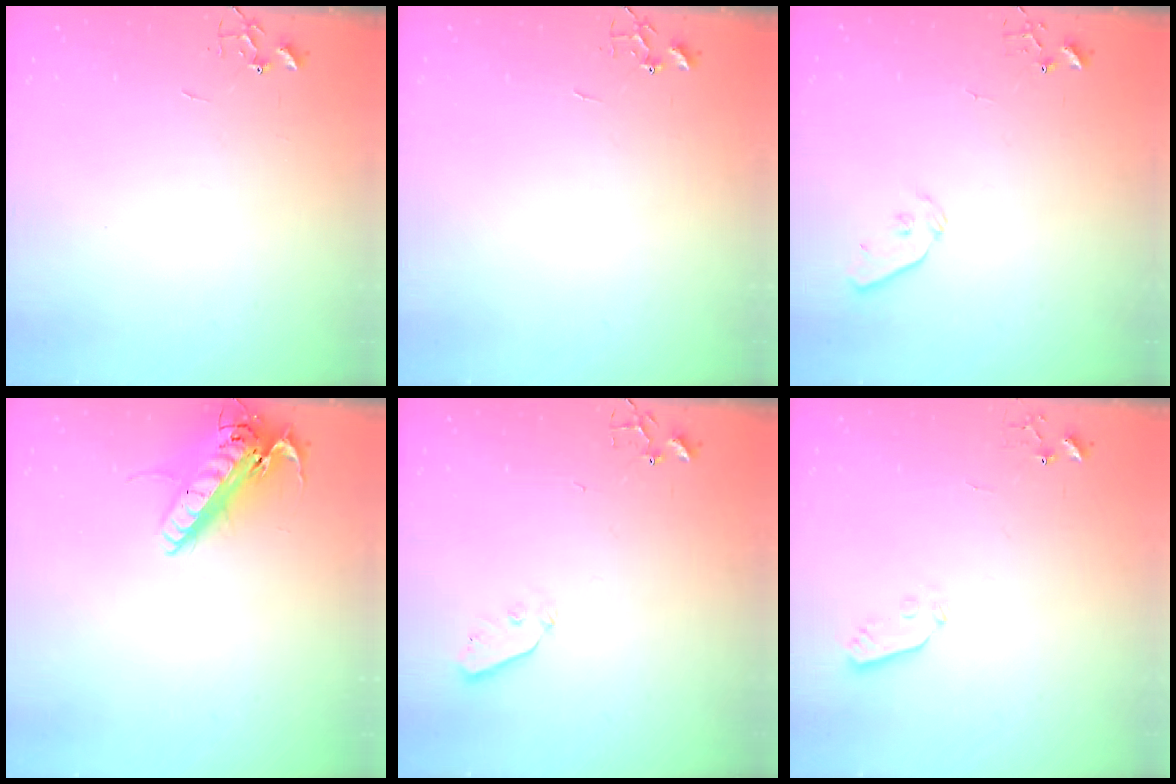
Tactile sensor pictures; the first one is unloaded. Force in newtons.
{"total": 0.0}
{"total": 8.7, "press": 8.7, "slide": 0.9}
{"total": 17.8, "press": 17.5, "slide": 3.3}
{"total": 3.8, "press": 3.7, "slide": 0.7}
{"total": 3.6, "press": 3.6, "slide": 0.6}